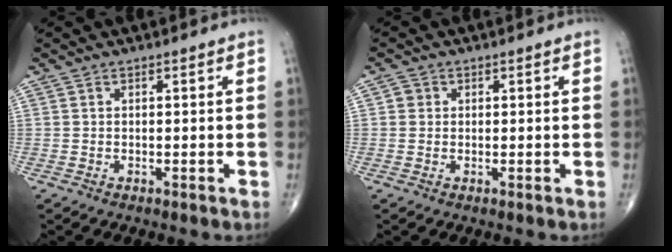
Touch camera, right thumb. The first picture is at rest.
{"total": 1.6, "force": [0.2, 1.5, 0.4], "torque": [0.002, 0.002, 0.000]}